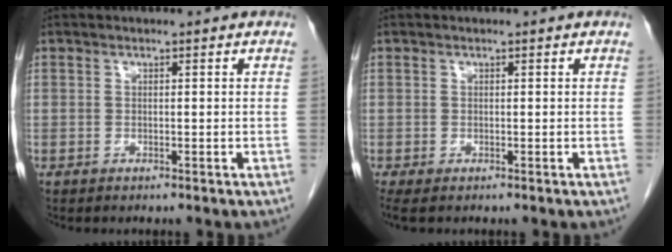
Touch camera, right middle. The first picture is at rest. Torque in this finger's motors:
{"motor_torque": [0.37, -0.22, 0.03, 0.01]}